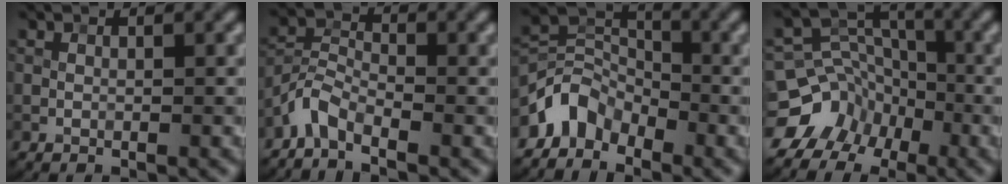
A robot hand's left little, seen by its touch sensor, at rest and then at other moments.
{"total": 3.0, "force": [-2.7, 0.7, 1.1], "torque": [-0.024, 0.007, -0.068]}
{"total": 4.0, "force": [-3.2, 2.2, 0.9], "torque": [-0.012, 0.008, -0.075]}
{"total": 8.8, "force": [-5.3, 6.9, 1.3], "torque": [-0.007, 0.002, -0.109]}